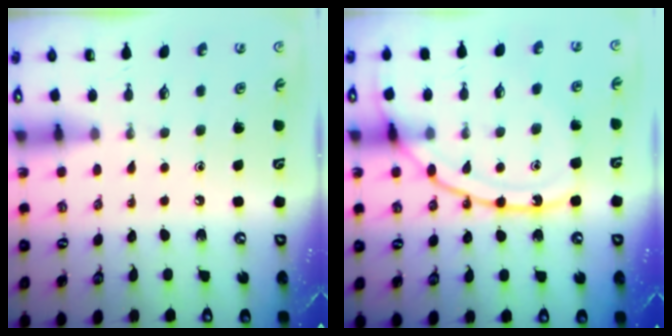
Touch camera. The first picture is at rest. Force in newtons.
{"total": 15.1, "press": 15.0, "slide": 1.4}